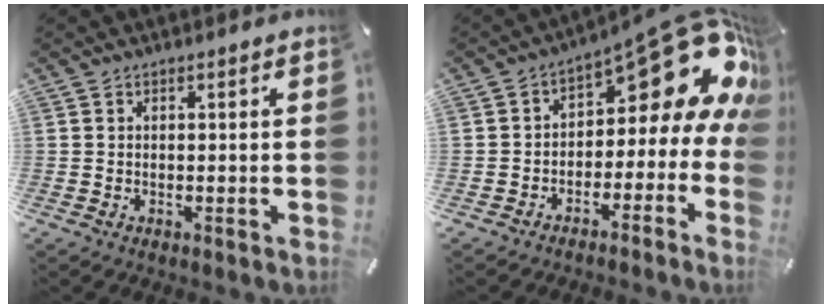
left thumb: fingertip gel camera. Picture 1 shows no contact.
{"total": 14.1, "force": [7.4, 6.4, 10.2], "torque": [-0.121, -0.064, 0.114]}